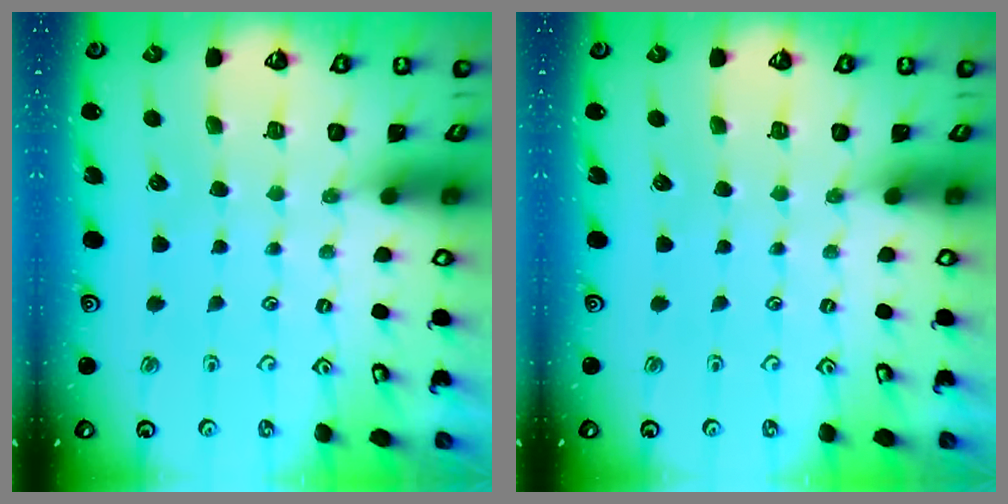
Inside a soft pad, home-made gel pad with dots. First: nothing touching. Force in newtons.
{"total": 0.0}